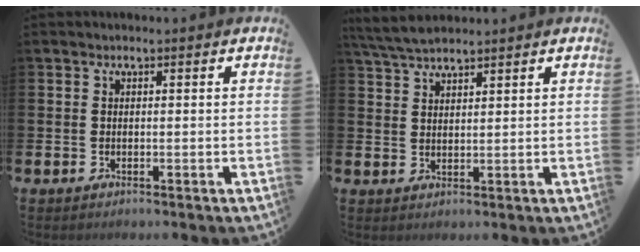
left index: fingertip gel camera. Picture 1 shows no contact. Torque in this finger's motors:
{"motor_torque": [0.13, -0.05, 0.30, 0.11]}